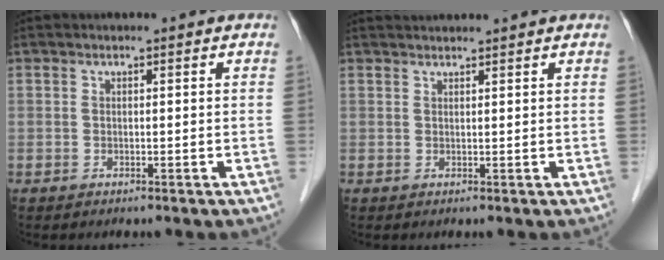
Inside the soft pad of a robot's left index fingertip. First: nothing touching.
{"total": 3.5, "force": [3.4, -0.4, 0.9], "torque": [-0.010, 0.027, 0.052]}